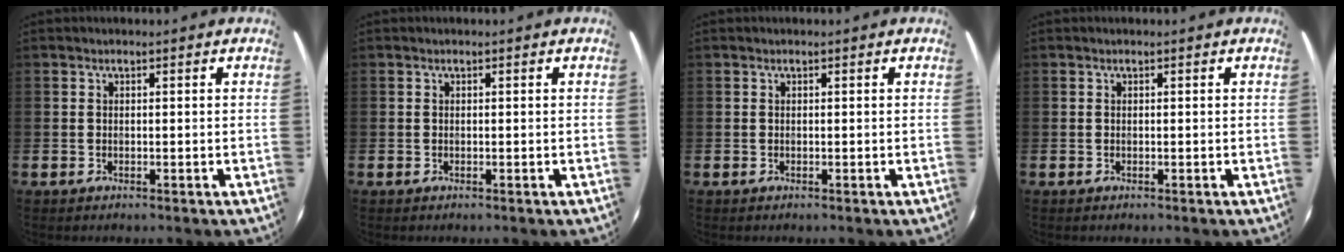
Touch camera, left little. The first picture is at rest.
{"total": 0.0}
{"total": 0.0}
{"total": 0.0}